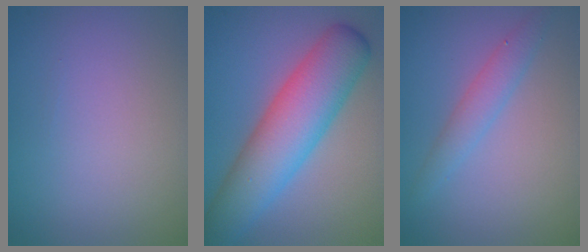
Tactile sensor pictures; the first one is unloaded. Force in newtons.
{"total": 8.4, "press": 8.4, "slide": 0.1}
{"total": 2.2, "press": 2.2, "slide": 0.0}